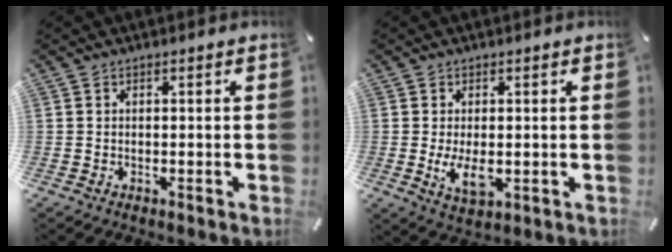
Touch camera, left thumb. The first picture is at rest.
{"total": 6.0, "force": [-0.6, 3.2, 5.0], "torque": [-0.104, -0.014, -0.016]}